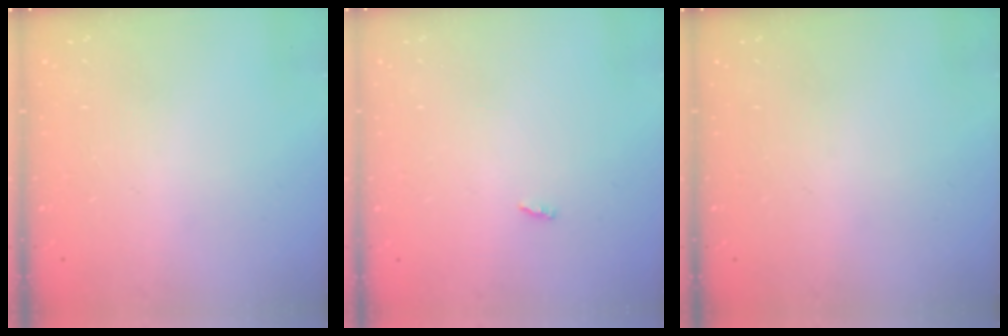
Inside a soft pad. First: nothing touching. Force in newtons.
{"total": 1.9, "press": 1.9, "slide": 0.2}
{"total": 0.0}